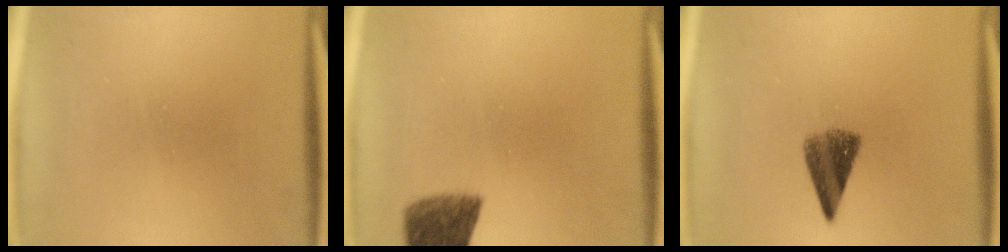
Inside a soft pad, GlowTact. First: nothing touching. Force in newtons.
{"total": 7.0}
{"total": 5.4}